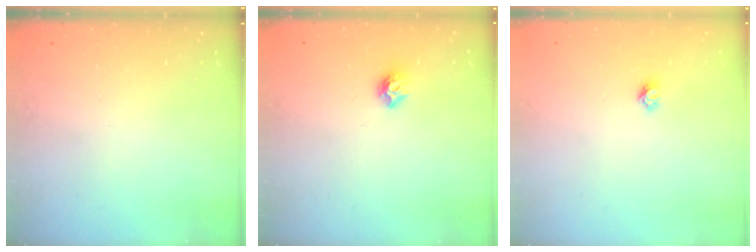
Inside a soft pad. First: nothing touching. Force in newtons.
{"total": 6.8, "press": 6.8, "slide": 0.7}
{"total": 3.7, "press": 3.7, "slide": 0.4}